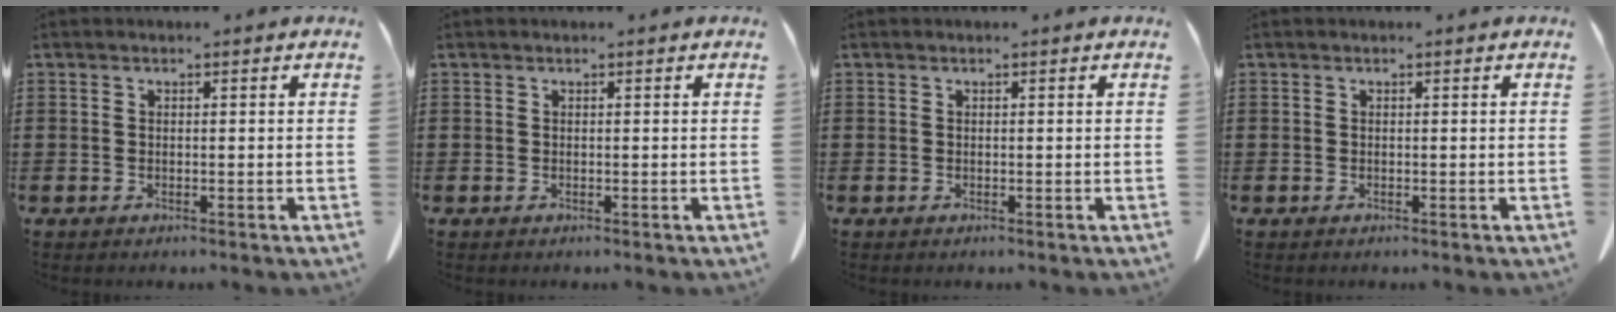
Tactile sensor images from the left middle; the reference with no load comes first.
{"total": 0.0}
{"total": 0.0}
{"total": 0.0}